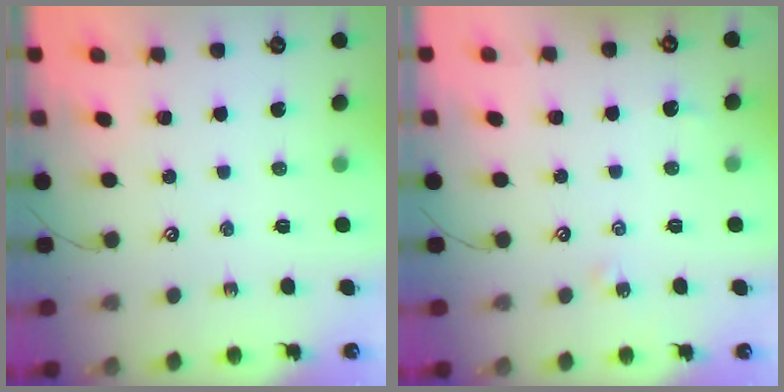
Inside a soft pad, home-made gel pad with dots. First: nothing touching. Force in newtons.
{"total": 3.0, "press": 2.9, "slide": 0.5}